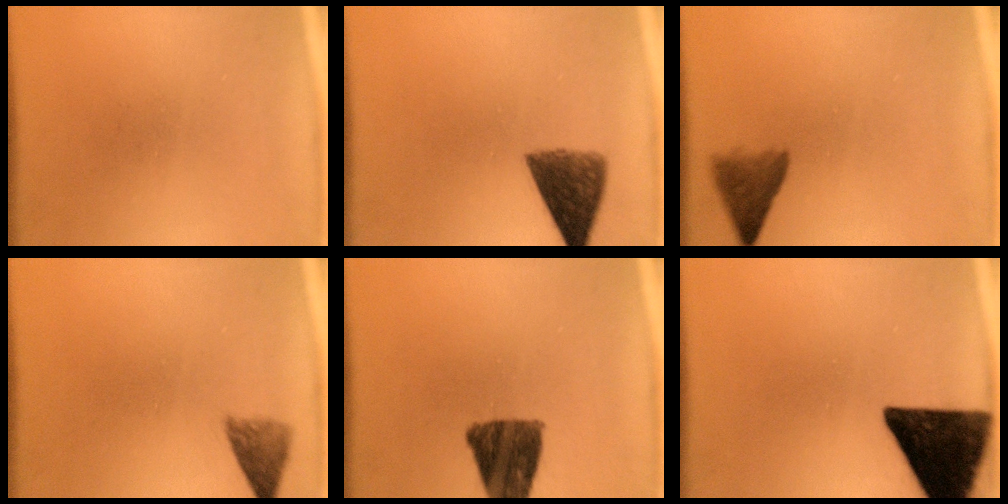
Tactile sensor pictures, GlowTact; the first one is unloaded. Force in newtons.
{"total": 7.3}
{"total": 4.2}
{"total": 2.8}
{"total": 10.9}
{"total": 16.4}